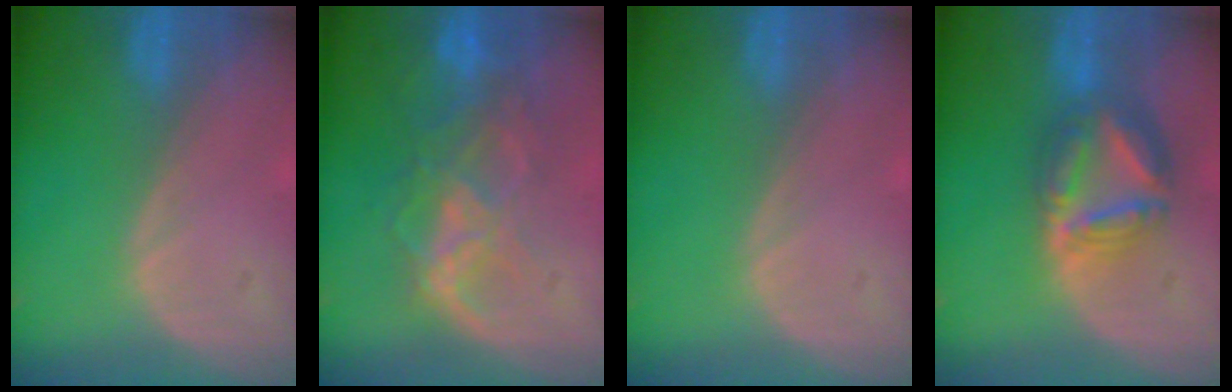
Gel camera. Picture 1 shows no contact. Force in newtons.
{"total": 8.8, "press": 7.5, "slide": 4.7}
{"total": 0.0}
{"total": 8.2, "press": 7.0, "slide": 4.2}